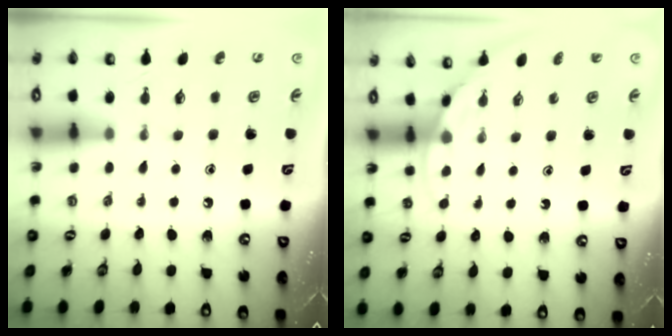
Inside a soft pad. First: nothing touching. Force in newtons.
{"total": 3.7, "press": 3.7, "slide": 0.1}